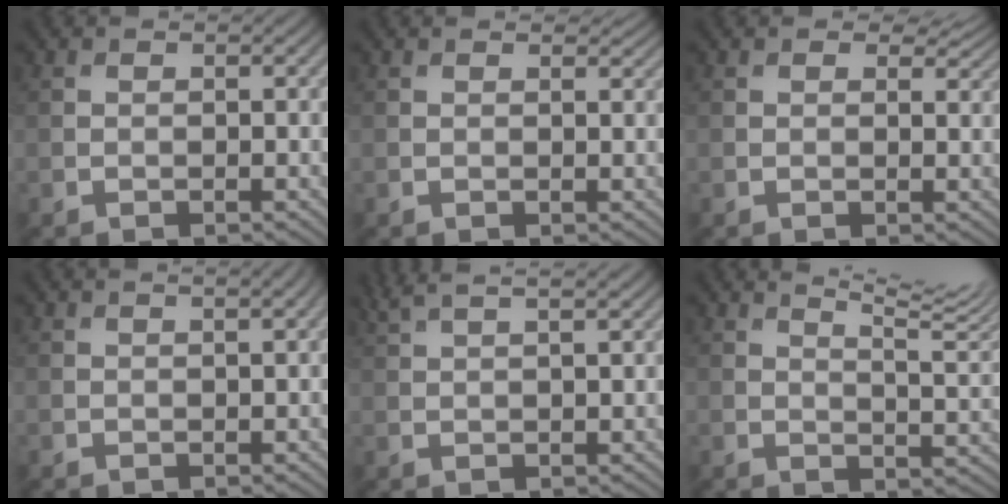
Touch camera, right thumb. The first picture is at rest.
{"total": 1.9, "force": [1.5, 0.6, 1.0], "torque": [-0.021, 0.000, 0.023]}
{"total": 4.0, "force": [2.7, 1.9, 2.2], "torque": [-0.036, -0.002, 0.039]}
{"total": 1.2, "force": [0.9, 0.2, 0.7], "torque": [-0.004, -0.001, 0.012]}
{"total": 4.8, "force": [3.8, 0.8, 2.7], "torque": [-0.045, 0.013, 0.071]}
{"total": 9.7, "force": [6.7, 2.0, 6.7], "torque": [-0.087, 0.012, 0.089]}